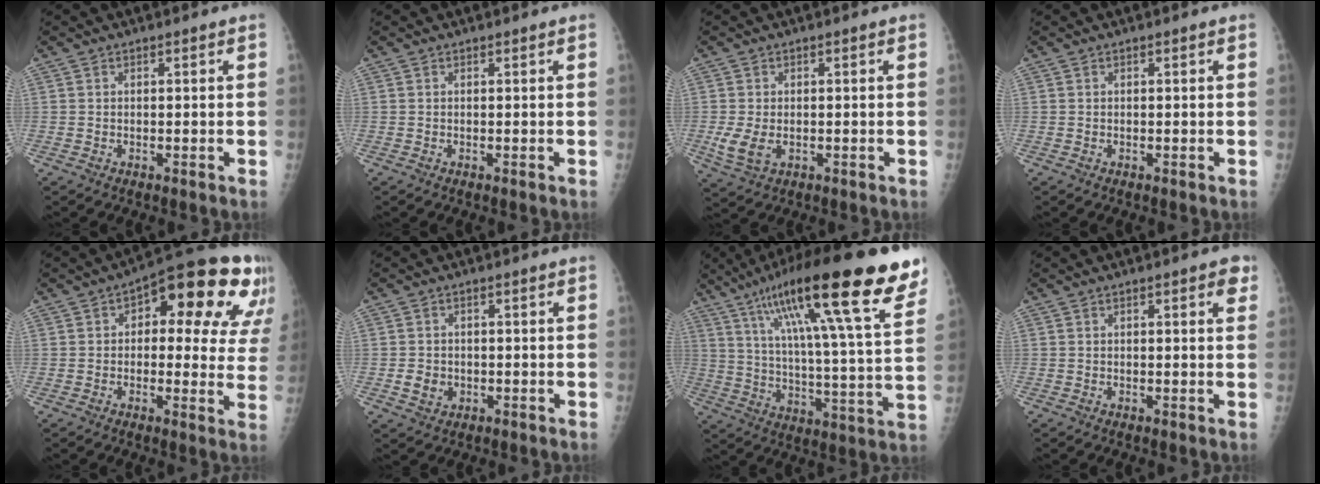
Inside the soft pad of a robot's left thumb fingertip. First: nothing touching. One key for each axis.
{"total": 0.0}
{"total": 5.3, "fx": -1.1, "fy": 3.3, "fz": 4.1, "tx": -0.092, "ty": -0.002, "tz": -0.015}
{"total": 0.0}
{"total": 19.3, "fx": 8.2, "fy": 9.3, "fz": 14.8, "tx": -0.130, "ty": 0.012, "tz": 0.093}
{"total": 3.6, "fx": -0.9, "fy": 3.0, "fz": 1.7, "tx": -0.019, "ty": 0.004, "tz": -0.009}
{"total": 28.4, "fx": 16.8, "fy": 4.7, "fz": 22.4, "tx": -0.346, "ty": -0.033, "tz": 0.265}
{"total": 3.3, "fx": 1.2, "fy": 1.1, "fz": 2.9, "tx": -0.029, "ty": 0.001, "tz": 0.011}